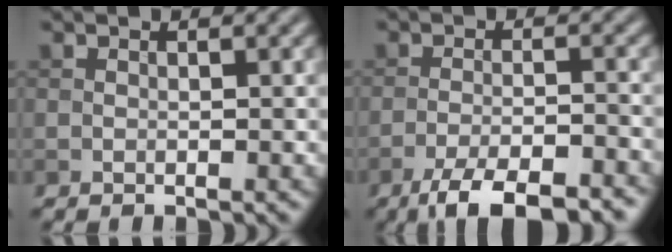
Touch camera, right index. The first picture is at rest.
{"total": 6.9, "force": [-5.1, 1.7, 4.3], "torque": [-0.071, -0.002, -0.087]}